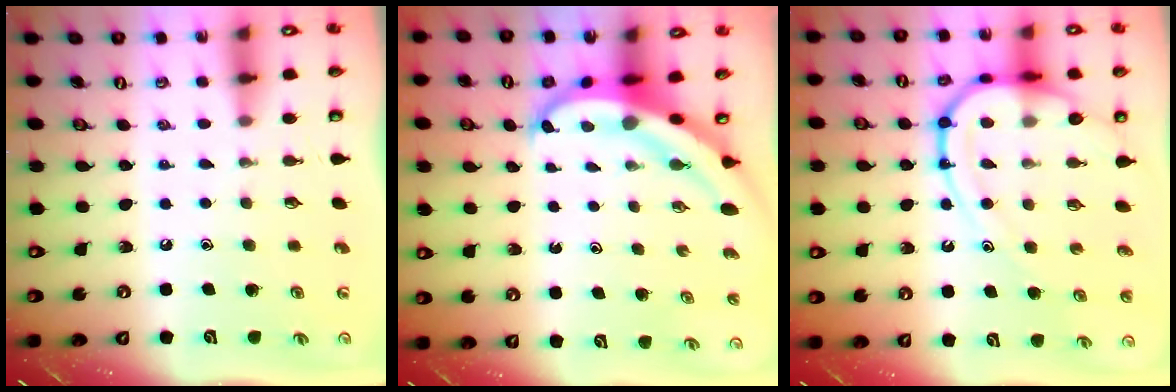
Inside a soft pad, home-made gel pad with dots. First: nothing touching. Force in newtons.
{"total": 6.7, "press": 6.7, "slide": 0.8}
{"total": 14.9, "press": 14.8, "slide": 1.6}